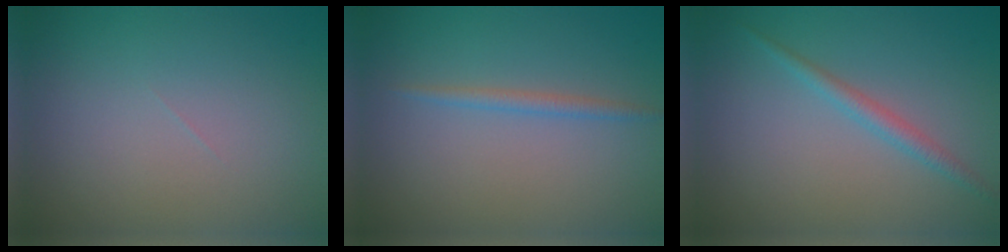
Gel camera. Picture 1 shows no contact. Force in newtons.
{"total": 1.2, "press": 1.2, "slide": 0.1}
{"total": 1.7, "press": 1.7, "slide": 0.1}